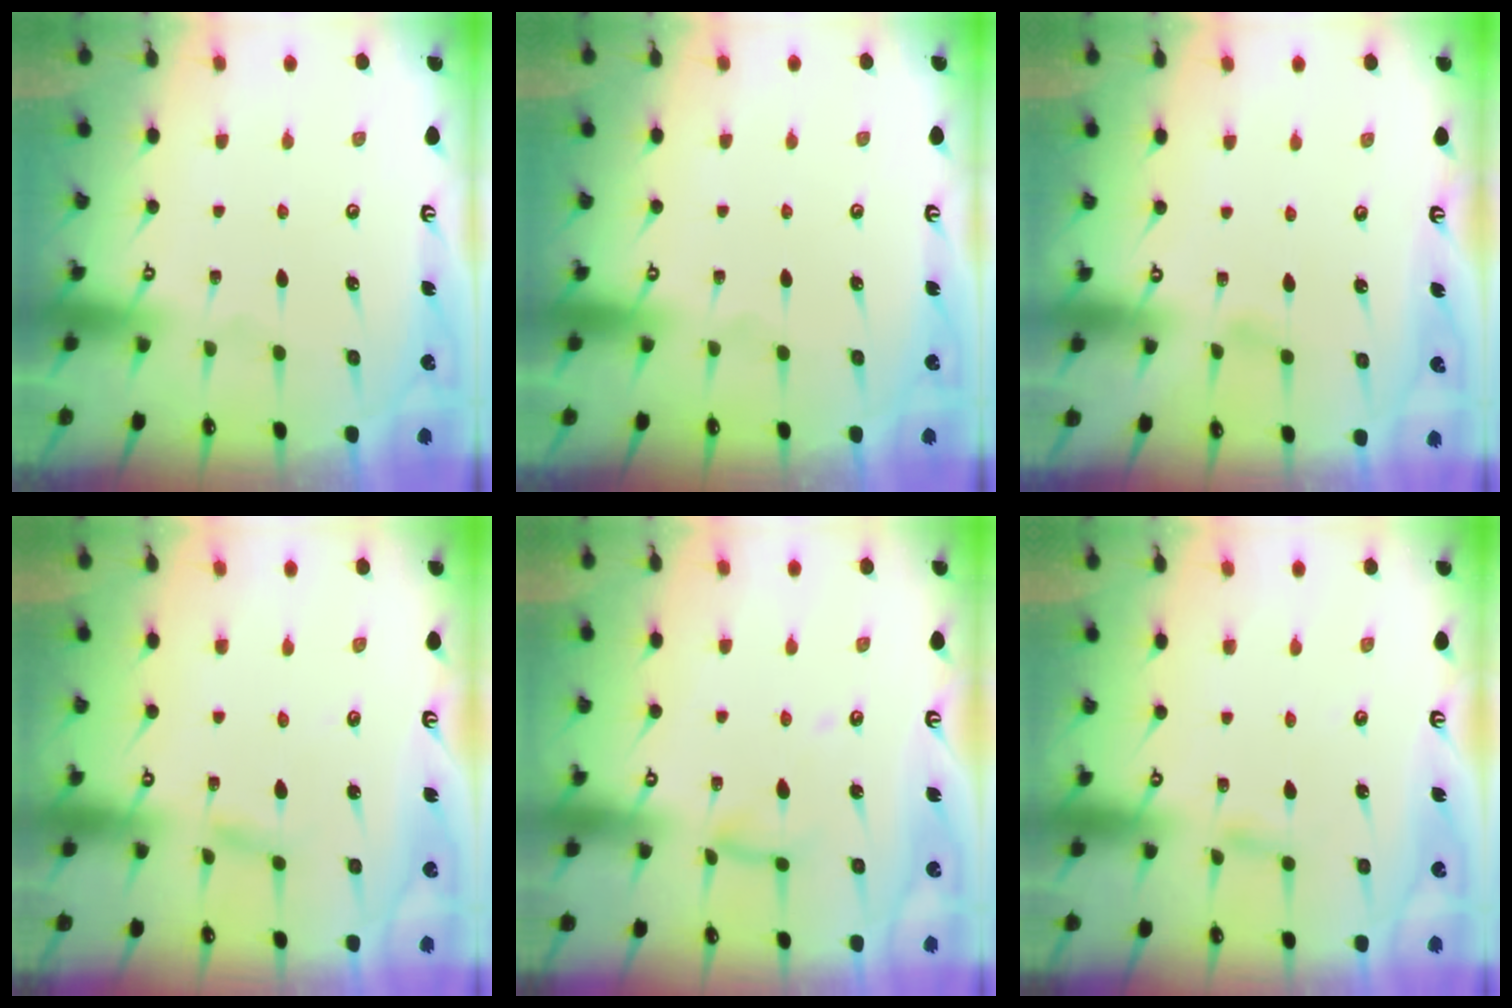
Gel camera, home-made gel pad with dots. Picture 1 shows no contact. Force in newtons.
{"total": 0.0}
{"total": 2.4, "press": 2.4, "slide": 0.3}
{"total": 2.1, "press": 2.1, "slide": 0.1}
{"total": 7.1, "press": 7.1, "slide": 0.6}
{"total": 2.8, "press": 2.8, "slide": 0.3}